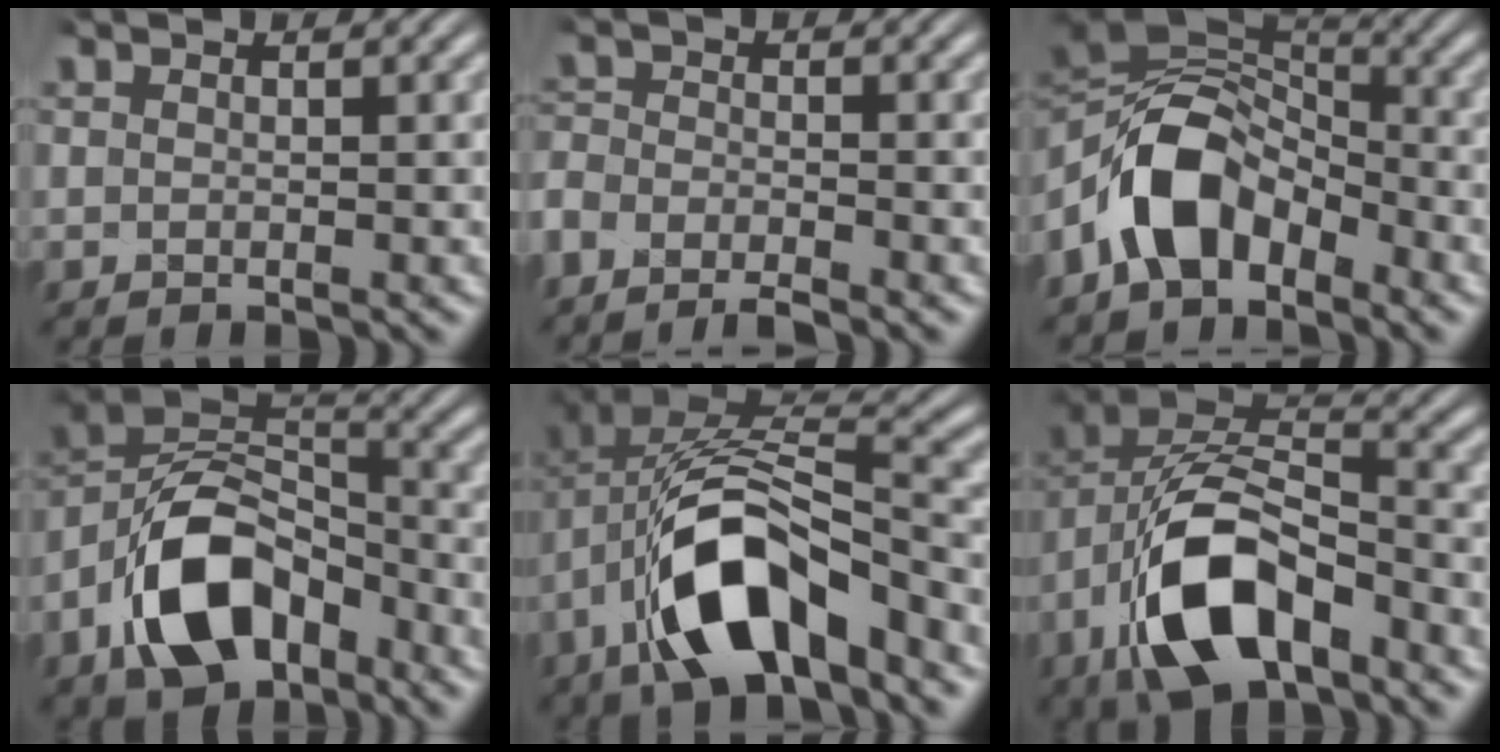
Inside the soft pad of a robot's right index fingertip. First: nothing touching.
{"total": 2.9, "force": [-2.2, 1.7, 1.0], "torque": [-0.032, -0.009, -0.040]}
{"total": 9.8, "force": [-1.1, 7.2, 6.6], "torque": [-0.155, -0.013, -0.019]}
{"total": 11.8, "force": [-2.4, 8.3, 8.0], "torque": [-0.160, -0.020, -0.041]}
{"total": 11.1, "force": [-2.1, 6.6, 8.6], "torque": [-0.178, -0.015, -0.031]}
{"total": 12.3, "force": [-1.7, 8.0, 9.1], "torque": [-0.179, -0.022, -0.027]}